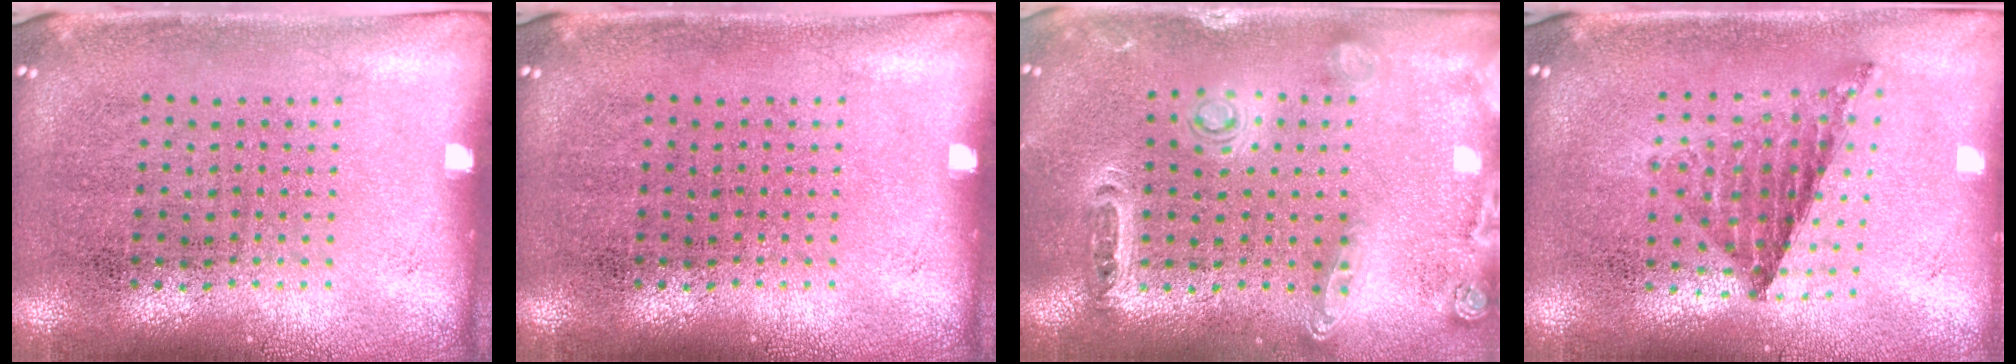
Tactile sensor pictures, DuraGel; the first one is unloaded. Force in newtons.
{"total": 0.0}
{"total": 1.4, "press": 1.4, "slide": 0.4}
{"total": 0.8, "press": 0.8, "slide": 0.1}